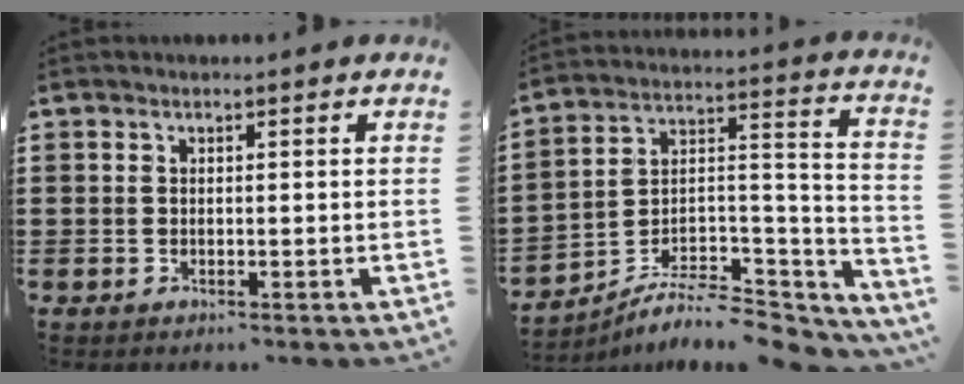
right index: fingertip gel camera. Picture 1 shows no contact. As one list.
[{"total": 7.5, "force": [-6.4, 2.3, 3.3], "torque": [-0.048, 0.010, -0.122]}]